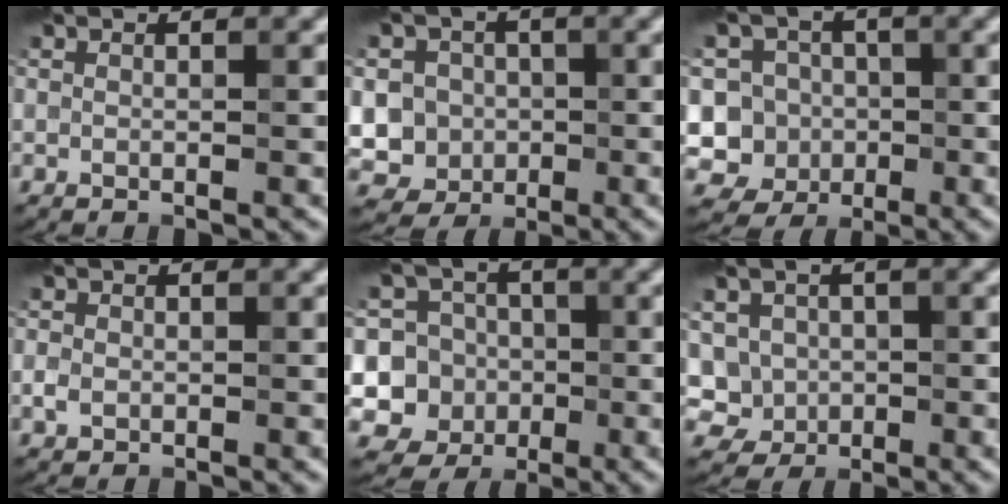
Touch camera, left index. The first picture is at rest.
{"total": 8.4, "force": [-0.4, 7.9, 2.9], "torque": [-0.061, 0.016, -0.036]}
{"total": 7.5, "force": [-1.2, 7.1, 2.0], "torque": [-0.028, 0.023, -0.055]}
{"total": 1.2, "force": [-0.2, 1.0, 0.6], "torque": [-0.010, -0.003, -0.007]}
{"total": 8.5, "force": [-1.3, 8.1, 2.2], "torque": [-0.040, 0.015, -0.049]}
{"total": 4.3, "force": [0.1, 4.1, 1.4], "torque": [-0.018, 0.014, -0.007]}